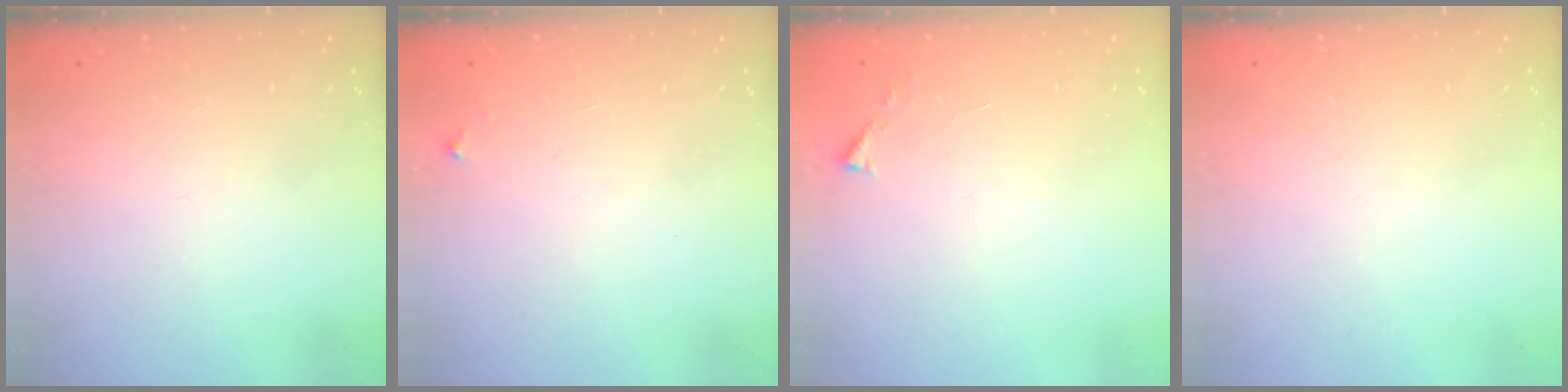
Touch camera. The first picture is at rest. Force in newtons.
{"total": 3.5, "press": 3.5, "slide": 0.3}
{"total": 2.9, "press": 2.9, "slide": 0.4}
{"total": 0.0}